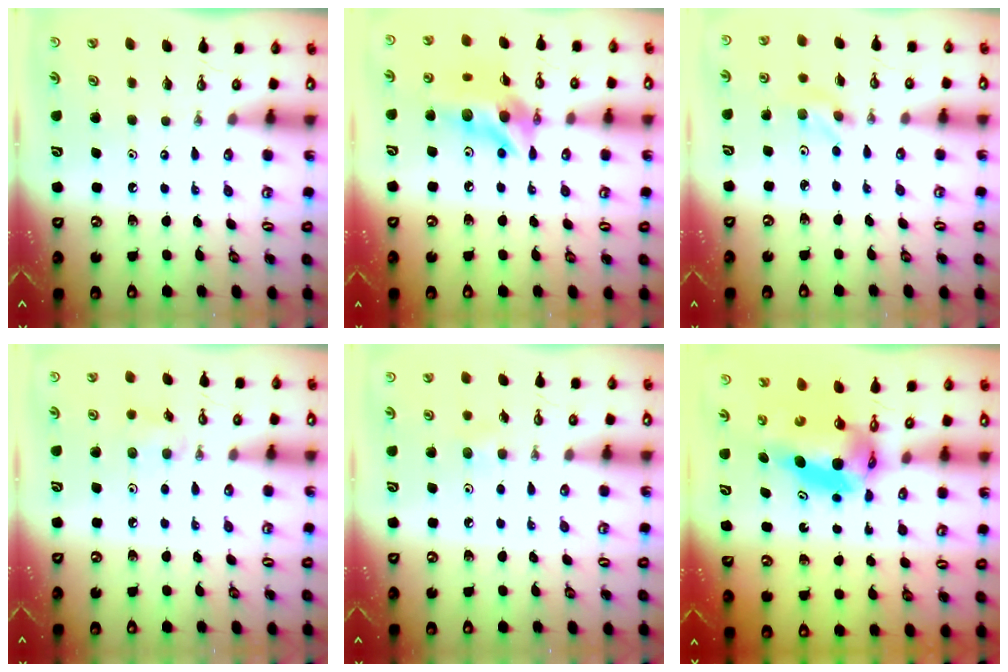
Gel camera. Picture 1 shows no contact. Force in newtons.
{"total": 14.3, "press": 14.3, "slide": 1.0}
{"total": 2.3, "press": 2.1, "slide": 0.8}
{"total": 5.3, "press": 5.3, "slide": 0.6}
{"total": 6.7, "press": 4.3, "slide": 5.1}
{"total": 6.9, "press": 6.9, "slide": 0.5}